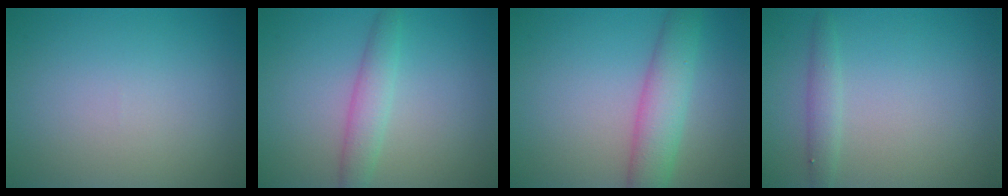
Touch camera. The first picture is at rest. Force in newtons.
{"total": 2.6, "press": 2.6, "slide": 0.0}
{"total": 4.7, "press": 4.7, "slide": 0.1}
{"total": 1.5, "press": 1.5, "slide": 0.1}